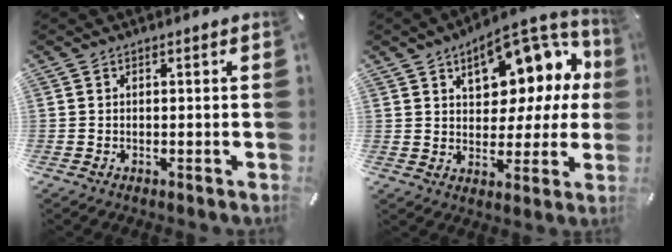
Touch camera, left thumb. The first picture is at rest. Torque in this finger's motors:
{"motor_torque": [2.51, 2.50, 0.42, -0.17, 0.13]}